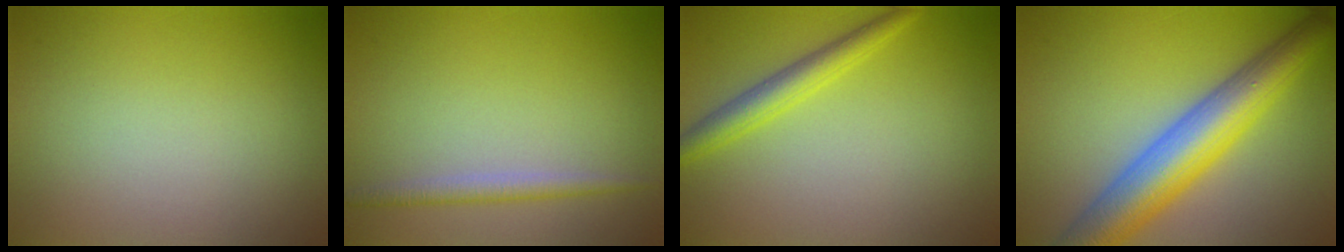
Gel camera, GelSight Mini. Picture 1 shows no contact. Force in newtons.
{"total": 1.7, "press": 1.7, "slide": 0.1}
{"total": 2.7, "press": 2.7, "slide": 0.3}
{"total": 8.3, "press": 8.3, "slide": 0.1}